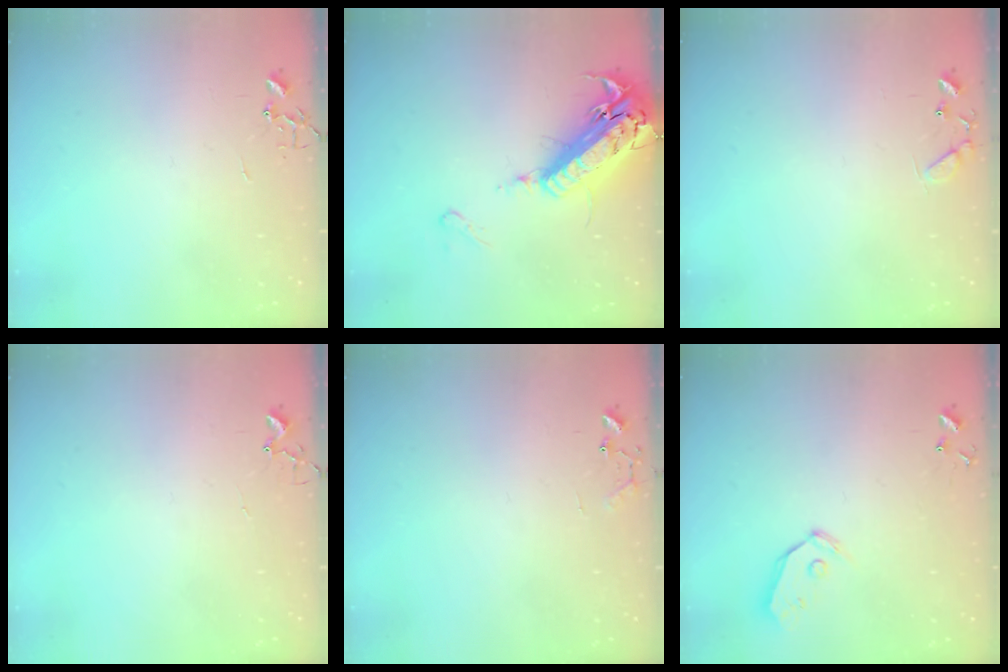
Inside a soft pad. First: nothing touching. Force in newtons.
{"total": 21.2, "press": 20.7, "slide": 4.7}
{"total": 7.7, "press": 7.7, "slide": 0.5}
{"total": 5.1, "press": 5.1, "slide": 0.3}
{"total": 7.4, "press": 7.4, "slide": 0.6}
{"total": 6.3, "press": 6.3, "slide": 0.7}